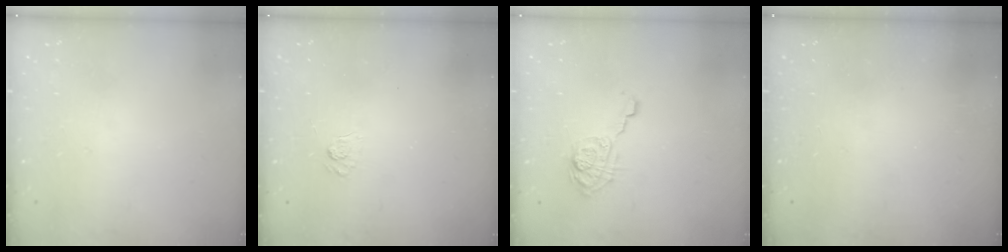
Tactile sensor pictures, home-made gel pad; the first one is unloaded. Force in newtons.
{"total": 4.0, "press": 3.7, "slide": 1.4}
{"total": 11.4, "press": 11.4, "slide": 0.1}
{"total": 2.3, "press": 2.2, "slide": 0.7}